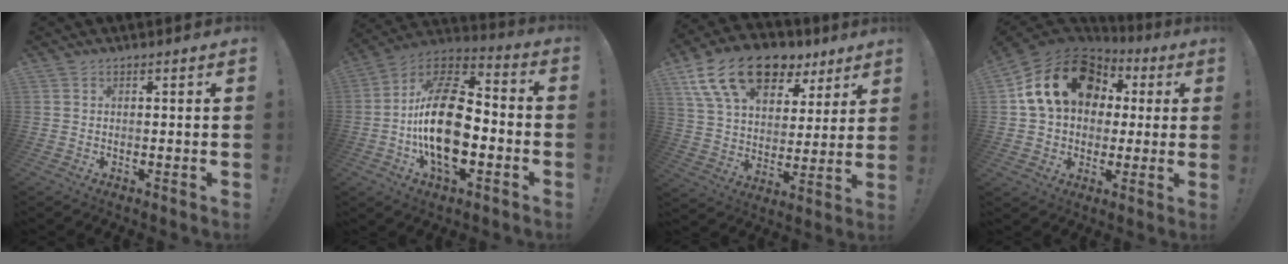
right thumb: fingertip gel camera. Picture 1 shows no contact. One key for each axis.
{"total": 23.1, "fx": -3.3, "fy": 12.7, "fz": 19.1, "tx": -0.352, "ty": 0.019, "tz": -0.055}
{"total": 19.4, "fx": 11.9, "fy": 11.2, "fz": 10.6, "tx": -0.171, "ty": -0.065, "tz": 0.216}
{"total": 21.5, "fx": 6.6, "fy": 15.4, "fz": 13.5, "tx": -0.221, "ty": -0.005, "tz": 0.128}